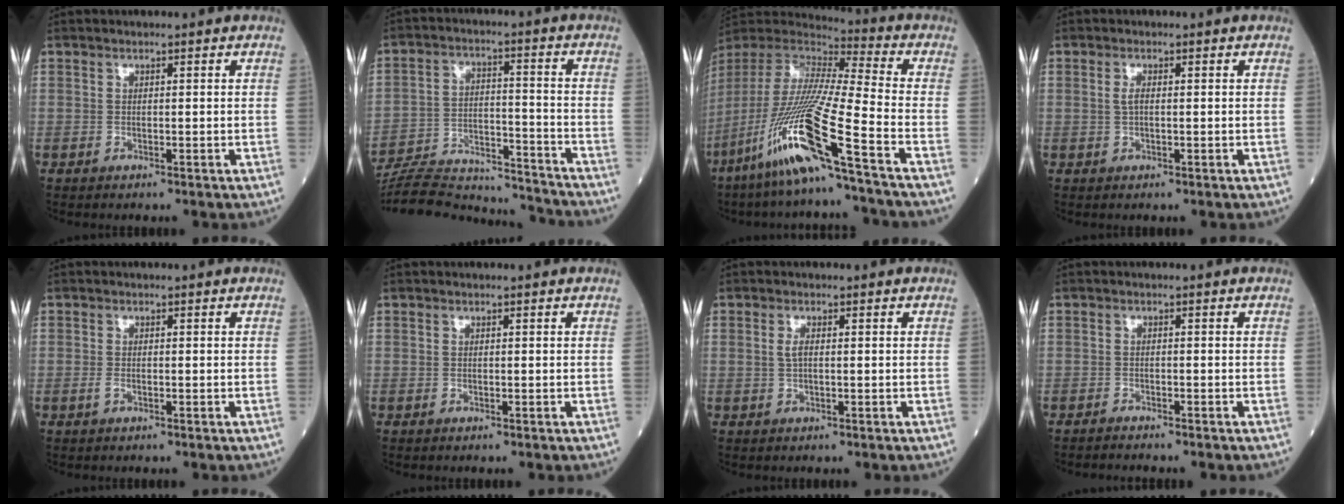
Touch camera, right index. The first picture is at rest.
{"total": 19.2, "force": [-18.6, 2.6, 4.0], "torque": [-0.099, 0.009, -0.282]}
{"total": 19.3, "force": [-10.2, -1.3, 16.3], "torque": [-0.364, -0.045, -0.206]}
{"total": 1.2, "force": [0.1, 0.4, 1.1], "torque": [-0.025, 0.001, 0.002]}
{"total": 1.0, "force": [-0.3, 0.4, 0.8], "torque": [-0.018, -0.001, -0.006]}
{"total": 0.0}
{"total": 1.3, "force": [0.1, 0.4, 1.2], "torque": [-0.027, 0.001, 0.003]}
{"total": 1.8, "force": [-1.8, -0.2, 0.3], "torque": [-0.008, -0.004, -0.027]}